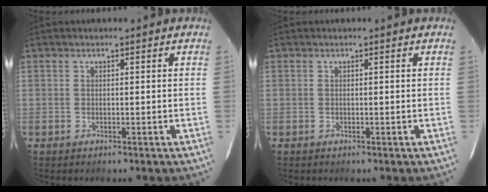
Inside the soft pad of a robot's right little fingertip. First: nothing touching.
{"total": 0.0}